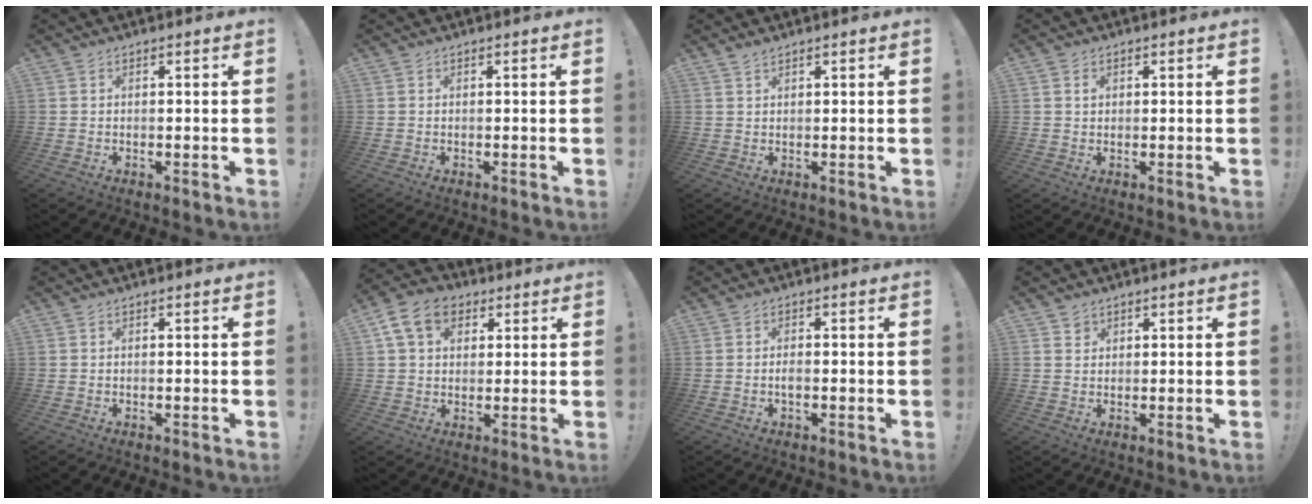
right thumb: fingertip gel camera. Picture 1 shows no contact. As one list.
[{"total": 0.0}, {"total": 1.4, "force": [1.2, 0.4, 0.5], "torque": [-0.008, -0.005, 0.022]}, {"total": 1.4, "force": [0.7, 1.1, 0.4], "torque": [0.005, -0.002, 0.011]}, {"total": 0.0}, {"total": 11.6, "force": [4.9, 8.4, 6.4], "torque": [-0.107, -0.004, 0.097]}, {"total": 1.7, "force": [-0.6, 0.7, 1.4], "torque": [-0.027, 0.004, -0.011]}, {"total": 1.8, "force": [1.3, 1.3, 0.3], "torque": [0.002, -0.008, 0.022]}]